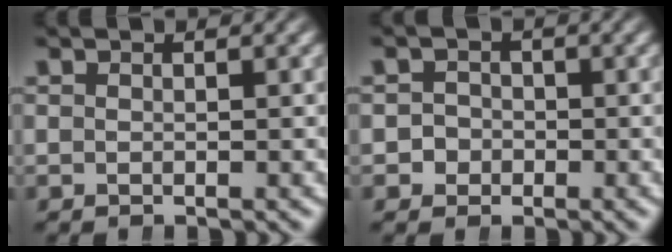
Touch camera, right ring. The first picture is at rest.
{"total": 2.9, "force": [-0.9, 2.7, 0.3], "torque": [-0.013, -0.014, -0.019]}